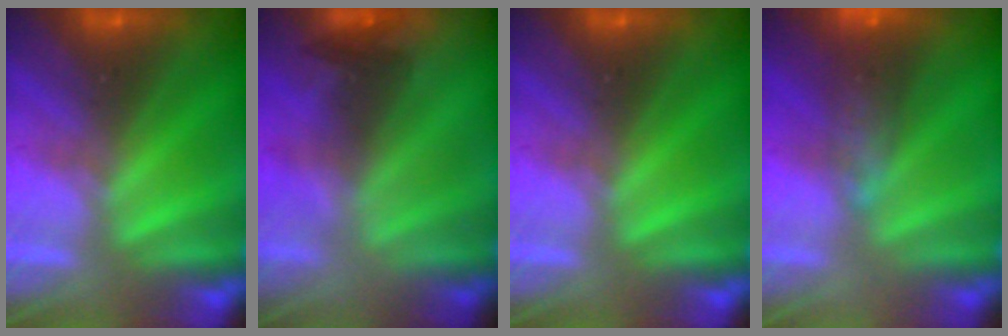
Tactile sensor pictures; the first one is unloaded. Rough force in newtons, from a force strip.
{"total": 2.3}
{"total": 0.0}
{"total": 7.7}